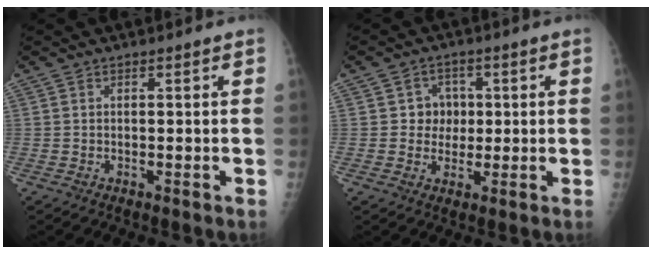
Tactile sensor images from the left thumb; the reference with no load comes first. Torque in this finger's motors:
{"motor_torque": [-0.01, -0.01, 0.11, 0.00, 0.01]}